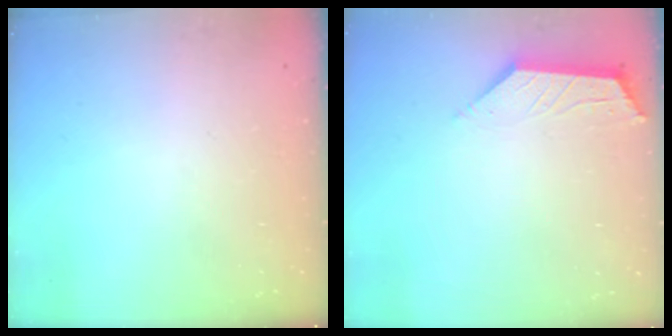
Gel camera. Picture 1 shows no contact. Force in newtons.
{"total": 2.7, "press": 2.7, "slide": 0.5}